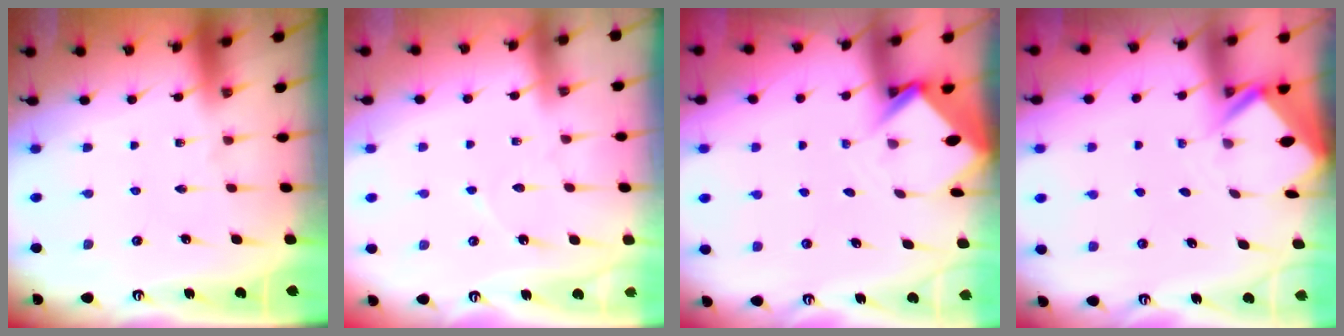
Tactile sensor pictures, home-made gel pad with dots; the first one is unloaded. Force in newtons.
{"total": 4.1, "press": 4.1, "slide": 0.4}
{"total": 3.5, "press": 3.4, "slide": 0.3}
{"total": 2.3, "press": 2.3, "slide": 0.1}